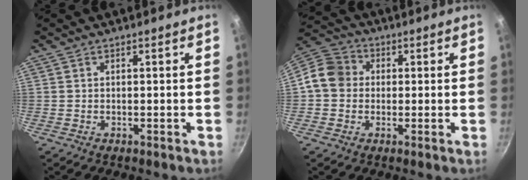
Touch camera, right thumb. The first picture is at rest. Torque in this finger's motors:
{"motor_torque": [0.31, 1.71, 0.39, -0.36, 0.03]}